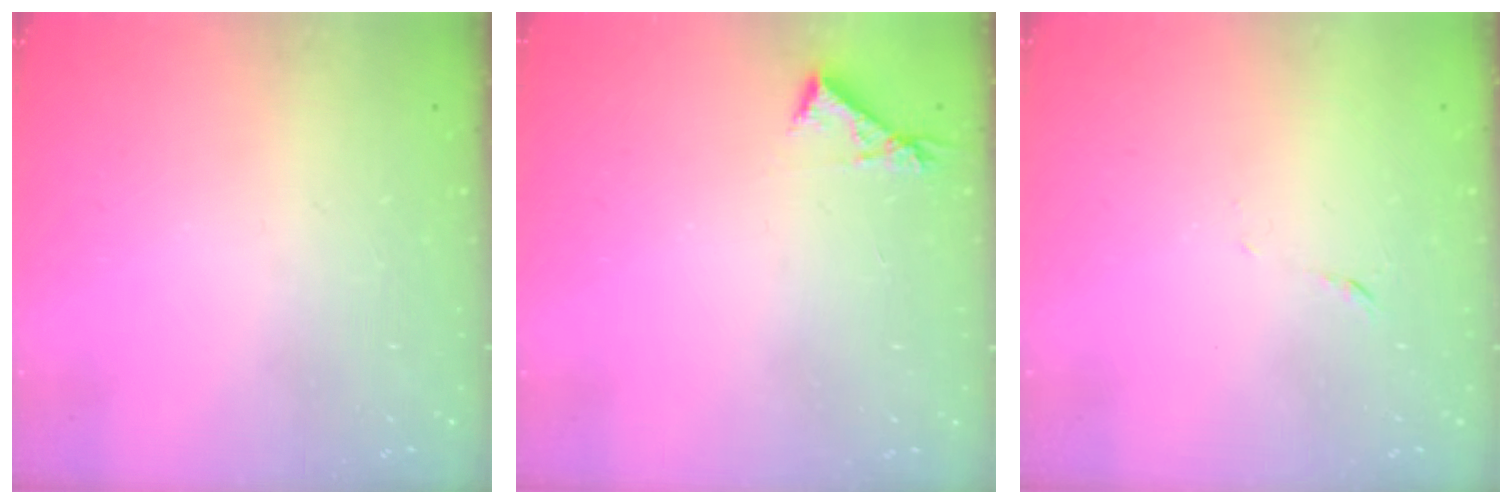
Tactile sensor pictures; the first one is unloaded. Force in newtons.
{"total": 4.7, "press": 4.7, "slide": 0.4}
{"total": 4.4, "press": 4.3, "slide": 0.8}